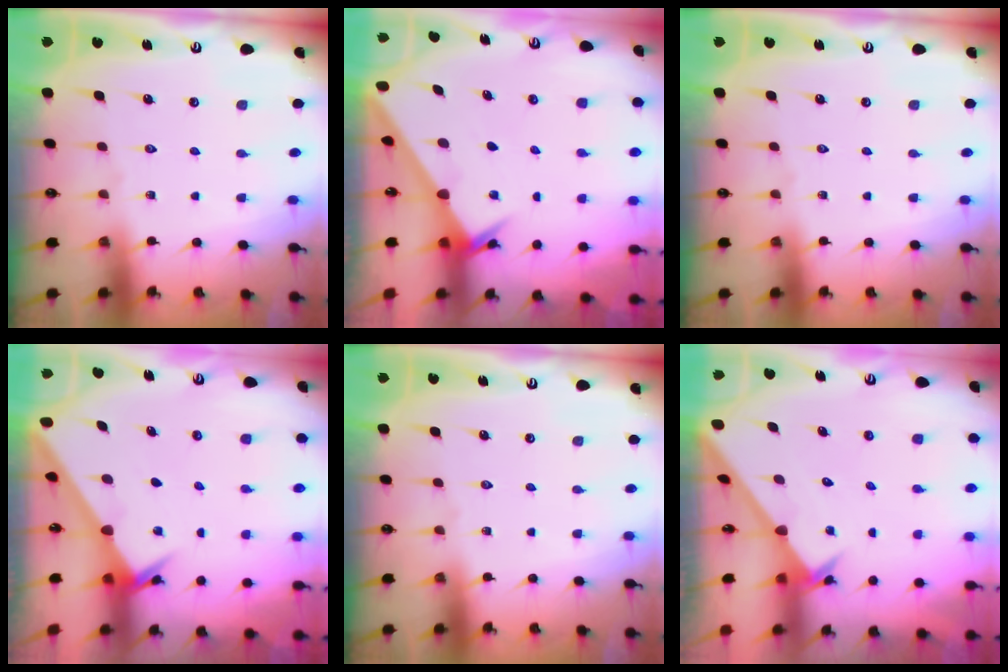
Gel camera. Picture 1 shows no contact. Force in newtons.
{"total": 2.4, "press": 2.4, "slide": 0.3}
{"total": 0.0}
{"total": 2.4, "press": 2.4, "slide": 0.3}
{"total": 0.0}
{"total": 2.5, "press": 2.5, "slide": 0.2}